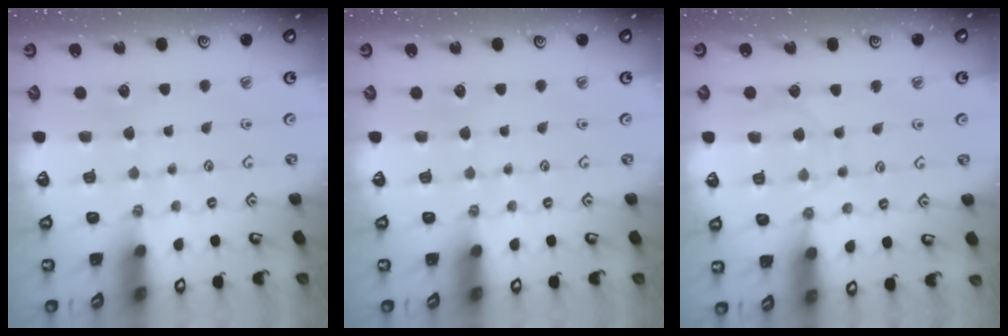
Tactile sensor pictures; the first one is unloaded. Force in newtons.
{"total": 0.0}
{"total": 6.9, "press": 6.8, "slide": 0.5}